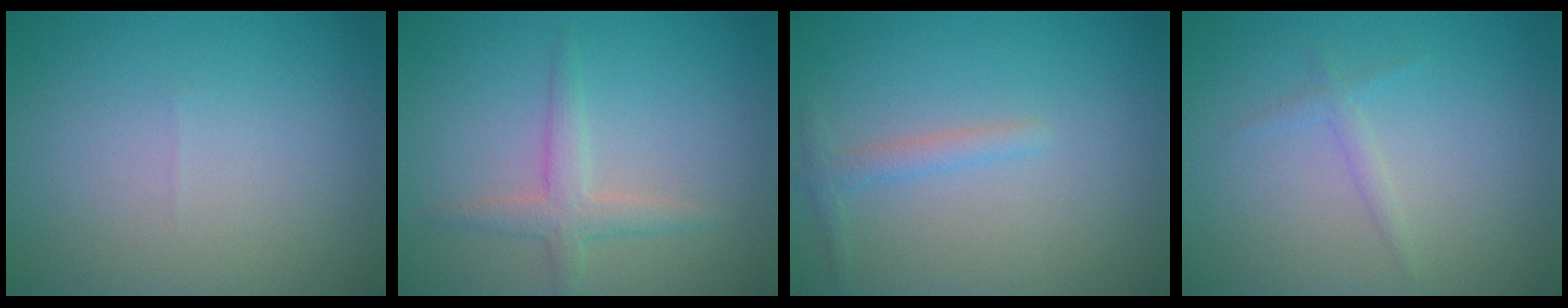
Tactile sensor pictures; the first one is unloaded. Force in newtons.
{"total": 2.5, "press": 2.4, "slide": 0.3}
{"total": 1.4, "press": 1.4, "slide": 0.1}
{"total": 1.0, "press": 1.0, "slide": 0.1}